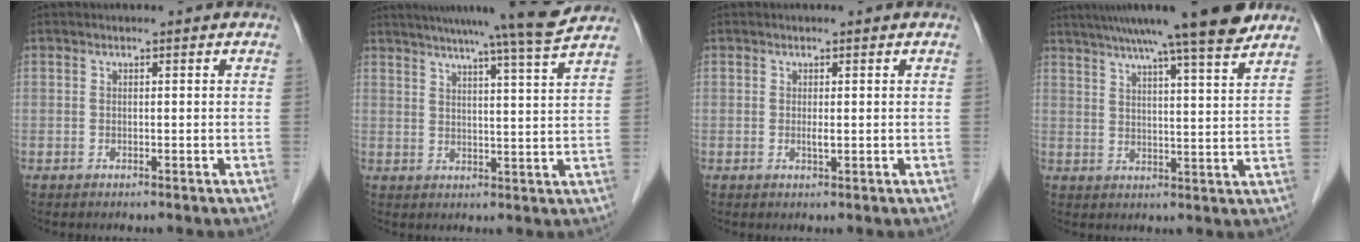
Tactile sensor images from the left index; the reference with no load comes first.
{"total": 13.6, "force": [12.0, -2.0, 6.1], "torque": [-0.099, -0.024, 0.153]}
{"total": 0.9, "force": [0.0, 0.1, 0.9], "torque": [-0.021, -0.002, 0.003]}
{"total": 16.0, "force": [13.0, -0.1, 9.3], "torque": [-0.145, 0.019, 0.180]}